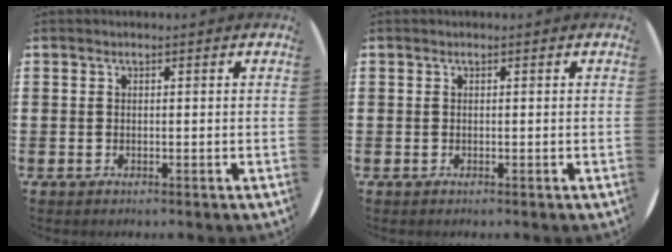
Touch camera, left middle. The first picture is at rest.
{"total": 0.0}